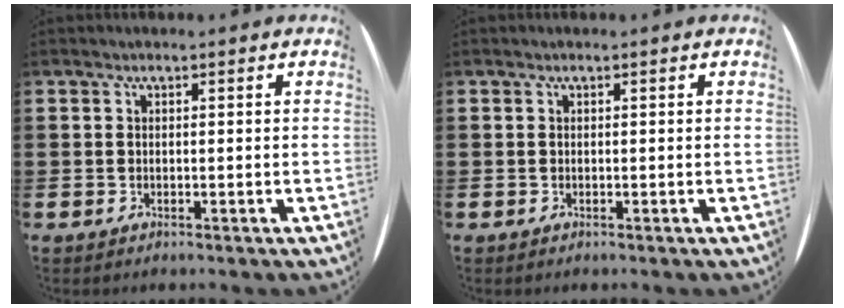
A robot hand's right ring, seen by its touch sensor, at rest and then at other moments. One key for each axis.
{"total": 0.0}